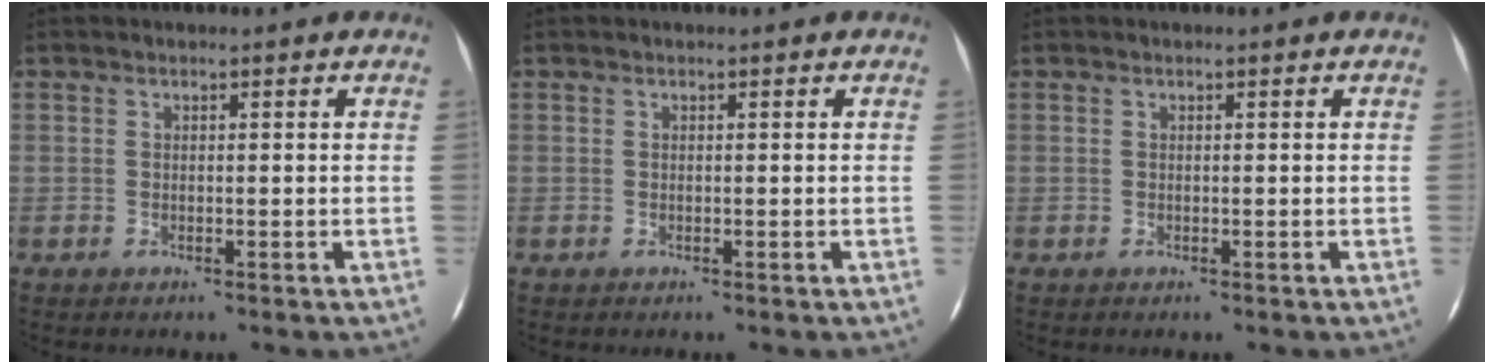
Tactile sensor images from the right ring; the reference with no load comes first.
{"total": 0.0}
{"total": 0.0}